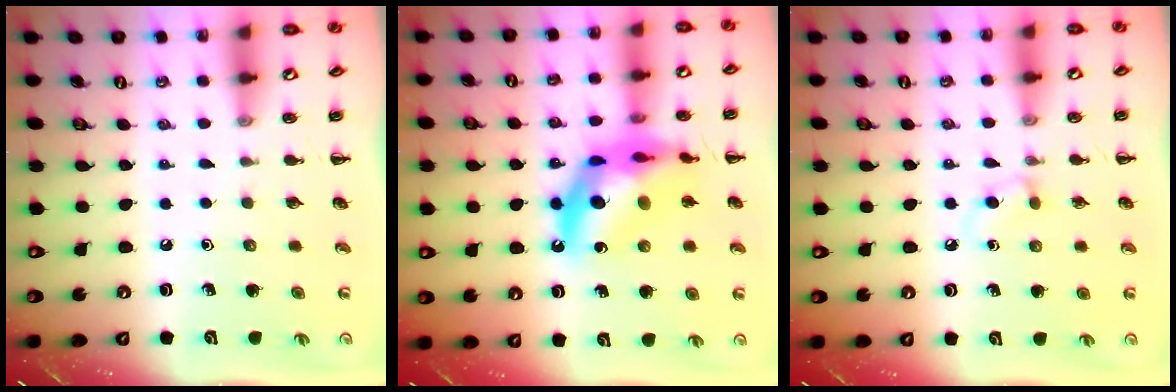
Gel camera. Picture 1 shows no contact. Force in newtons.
{"total": 17.7, "press": 17.2, "slide": 4.5}
{"total": 3.5, "press": 3.2, "slide": 1.3}